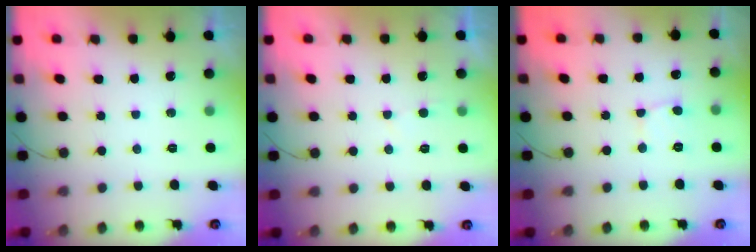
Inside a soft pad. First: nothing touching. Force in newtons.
{"total": 1.7, "press": 1.6, "slide": 0.2}
{"total": 2.6, "press": 2.6, "slide": 0.2}